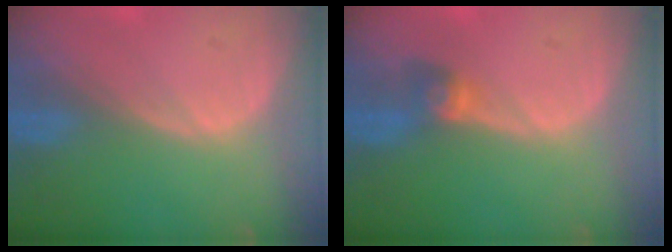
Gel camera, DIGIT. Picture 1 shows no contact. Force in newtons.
{"total": 2.7, "press": 2.6, "slide": 0.5}